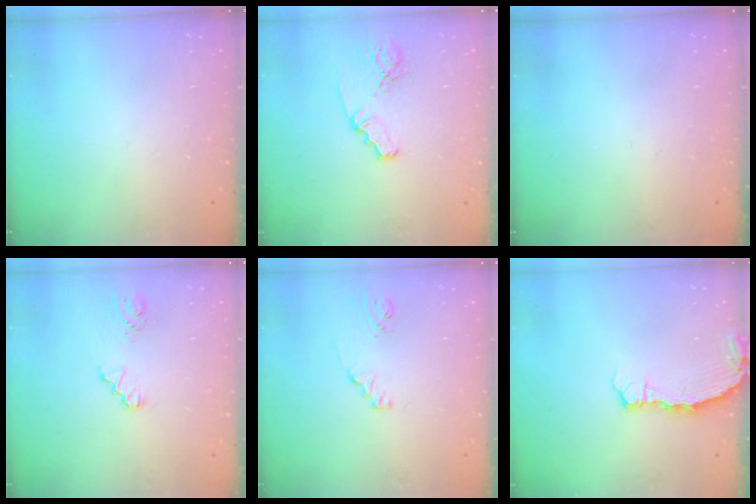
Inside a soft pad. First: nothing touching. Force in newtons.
{"total": 3.6, "press": 3.5, "slide": 0.3}
{"total": 0.0}
{"total": 1.0, "press": 1.0, "slide": 0.2}
{"total": 1.3, "press": 1.3, "slide": 0.1}
{"total": 2.6, "press": 2.5, "slide": 0.3}